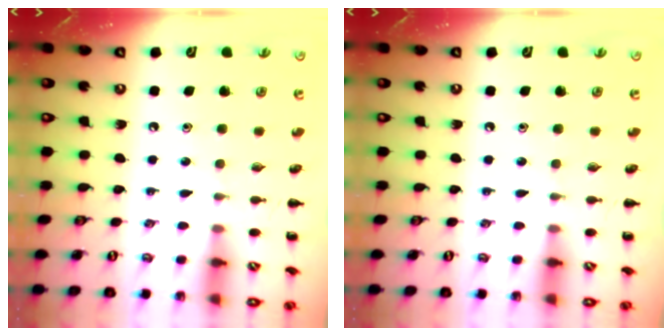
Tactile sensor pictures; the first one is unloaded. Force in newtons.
{"total": 0.0}